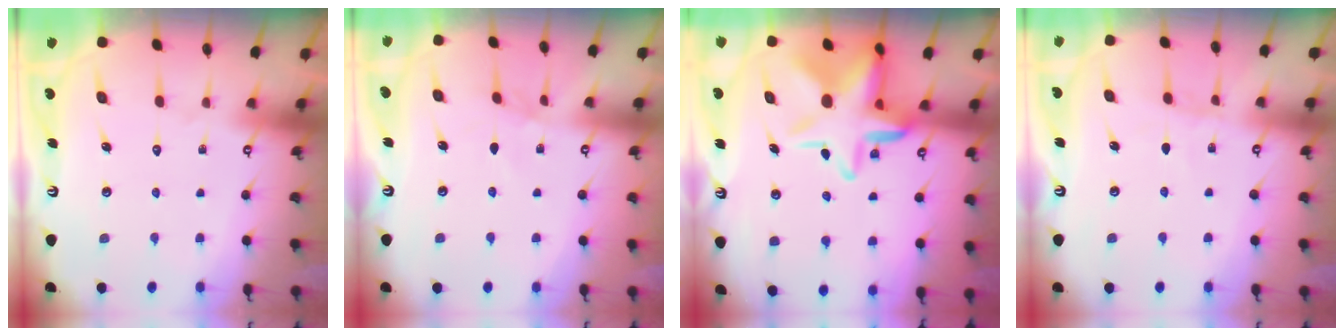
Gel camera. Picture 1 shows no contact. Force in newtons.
{"total": 2.6, "press": 2.5, "slide": 0.4}
{"total": 13.6, "press": 13.3, "slide": 2.8}
{"total": 4.7, "press": 4.7, "slide": 0.5}